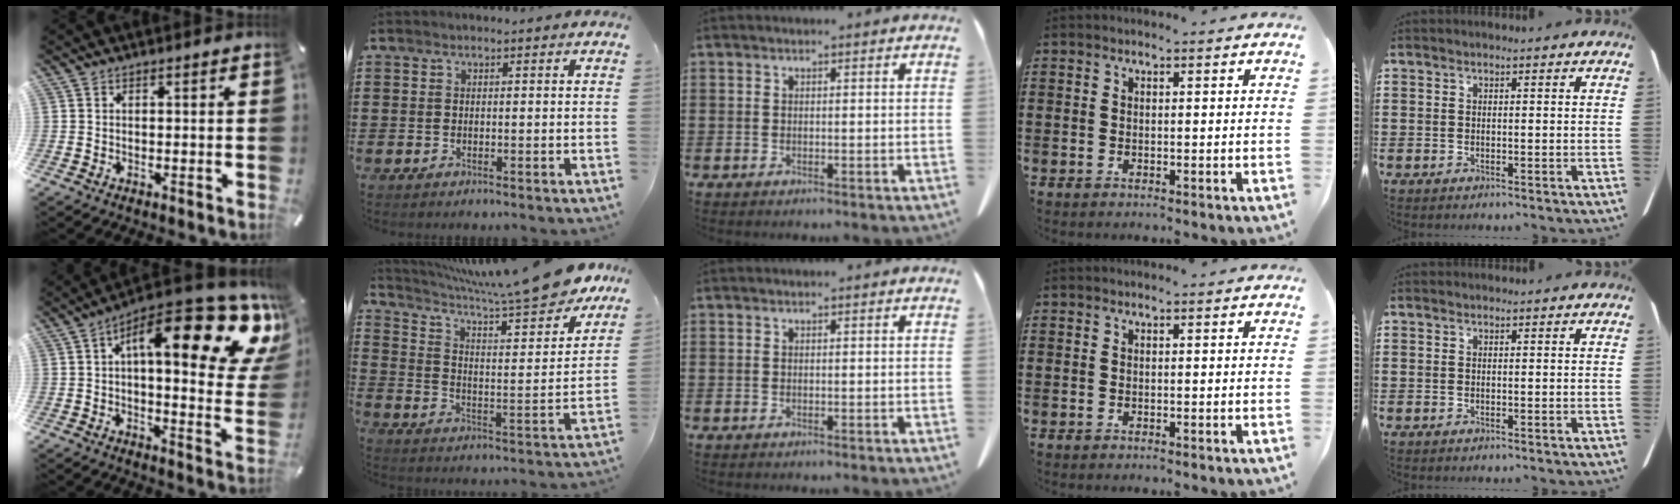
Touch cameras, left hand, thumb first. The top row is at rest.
{"thumb": {"total": 22.1, "force": [10.5, 7.3, 18.0], "torque": [-0.245, -0.077, 0.158]}, "index": {"total": 11.1, "force": [9.8, -0.2, 5.1], "torque": [-0.111, -0.076, 0.159]}}